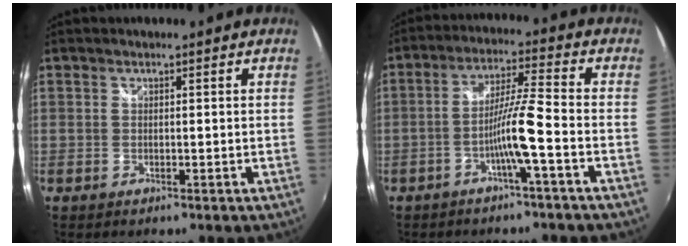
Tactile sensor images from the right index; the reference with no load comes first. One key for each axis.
{"total": 7.6, "fx": -3.3, "fy": -1.1, "fz": 6.8, "tx": -0.134, "ty": 0.003, "tz": -0.062}